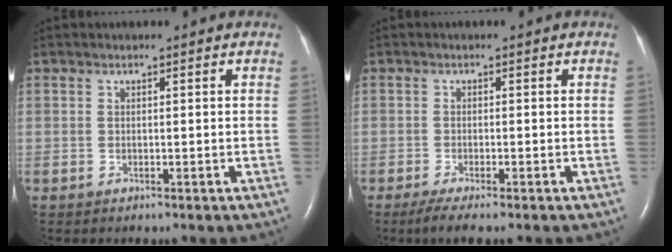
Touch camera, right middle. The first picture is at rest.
{"total": 3.5, "force": [-2.5, 0.3, 2.4], "torque": [-0.044, -0.010, -0.044]}